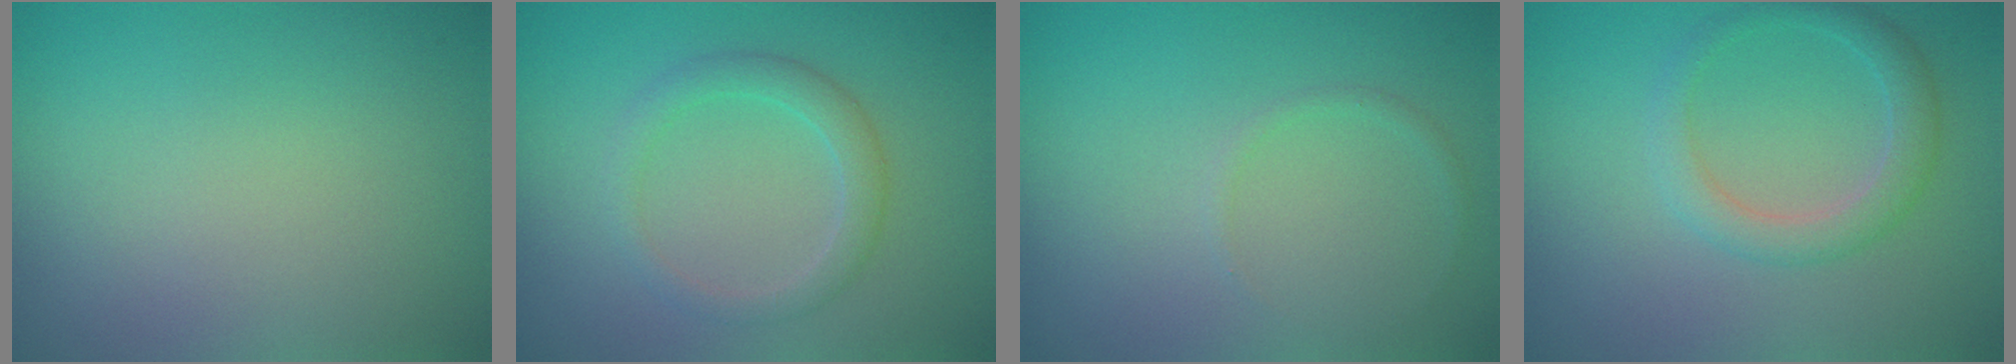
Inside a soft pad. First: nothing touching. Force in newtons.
{"total": 2.2, "press": 2.2, "slide": 0.0}
{"total": 0.6, "press": 0.6, "slide": 0.0}
{"total": 2.5, "press": 2.5, "slide": 0.1}